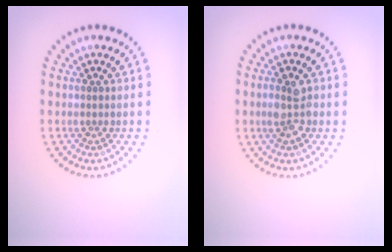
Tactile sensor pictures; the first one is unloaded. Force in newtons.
{"total": 2.6, "press": 2.5, "slide": 0.7}